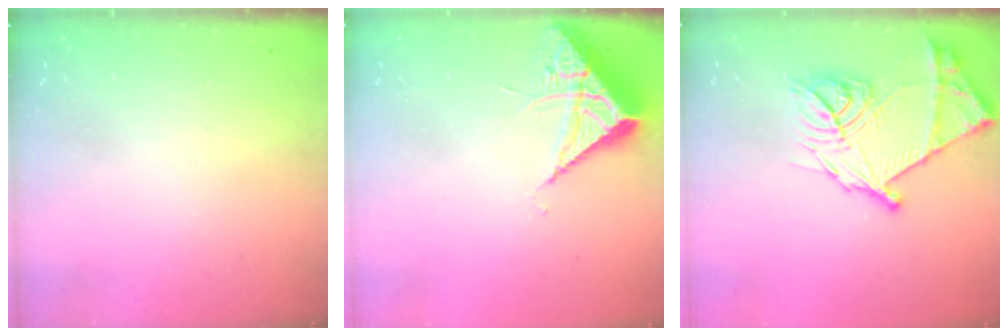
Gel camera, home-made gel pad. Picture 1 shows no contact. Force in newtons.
{"total": 6.2, "press": 6.2, "slide": 0.4}
{"total": 19.1, "press": 19.0, "slide": 1.8}